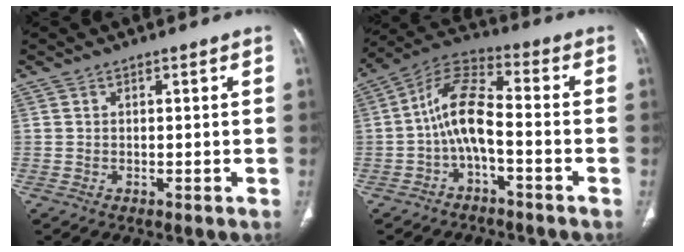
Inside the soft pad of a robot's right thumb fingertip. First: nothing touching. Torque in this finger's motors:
{"motor_torque": [1.85, 2.42, 1.48, -1.04, 0.15]}